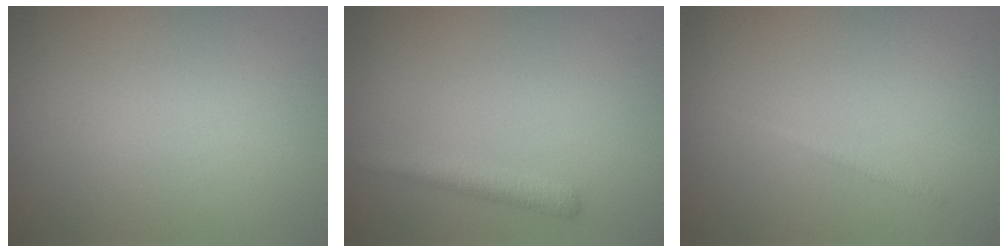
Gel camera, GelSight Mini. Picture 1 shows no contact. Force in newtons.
{"total": 1.9, "press": 1.9, "slide": 0.1}
{"total": 0.7, "press": 0.7, "slide": 0.1}